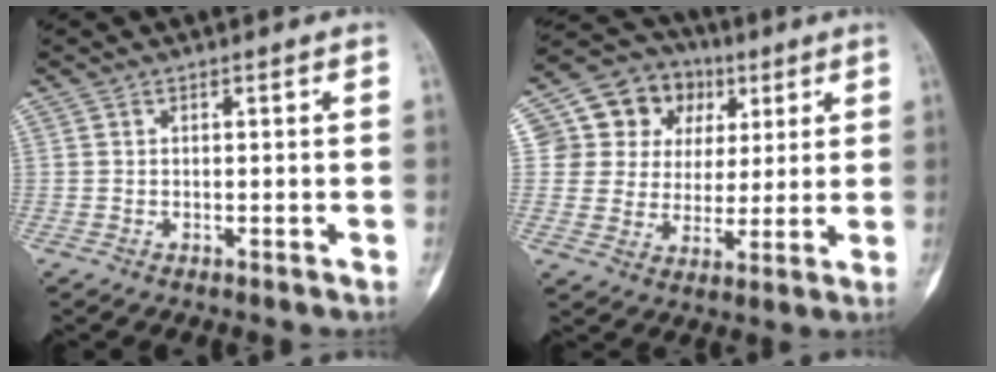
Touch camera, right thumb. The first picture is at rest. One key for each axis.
{"total": 14.9, "fx": 4.9, "fy": 13.1, "fz": 5.2, "tx": -0.041, "ty": 0.018, "tz": 0.088}